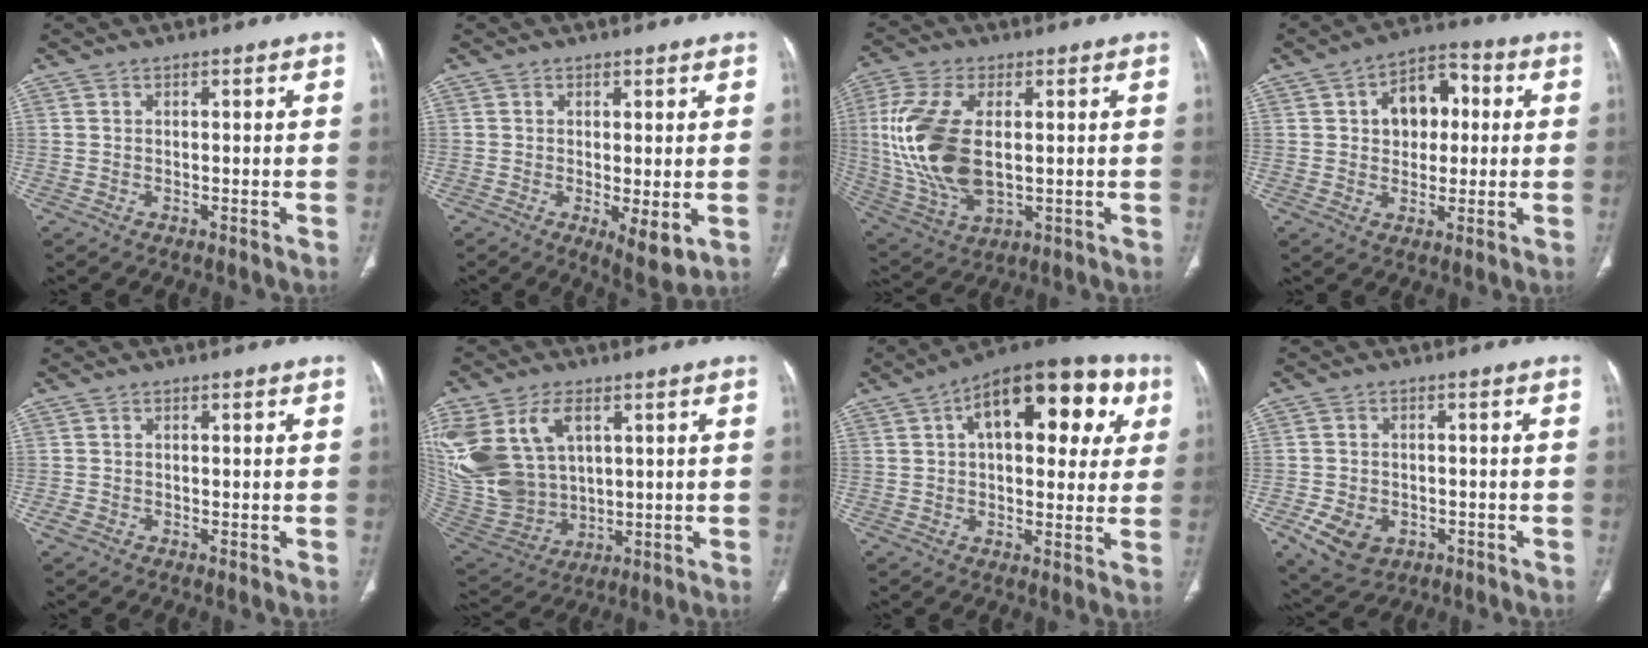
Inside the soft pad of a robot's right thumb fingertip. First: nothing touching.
{"total": 5.2, "force": [-1.0, 1.7, 4.8], "torque": [-0.079, -0.021, -0.011]}
{"total": 17.7, "force": [1.2, 9.5, 14.9], "torque": [-0.333, -0.011, 0.032]}
{"total": 10.4, "force": [1.9, 7.2, 7.3], "torque": [-0.072, 0.017, 0.025]}
{"total": 1.4, "force": [-0.5, 1.0, 0.7], "torque": [-0.014, 0.002, -0.009]}
{"total": 21.7, "force": [6.9, 15.0, 14.1], "torque": [-0.321, -0.004, 0.157]}
{"total": 21.5, "force": [7.1, 10.6, 17.2], "torque": [-0.201, 0.024, 0.095]}
{"total": 8.4, "force": [-3.5, 6.1, 4.5], "torque": [-0.078, 0.015, -0.046]}